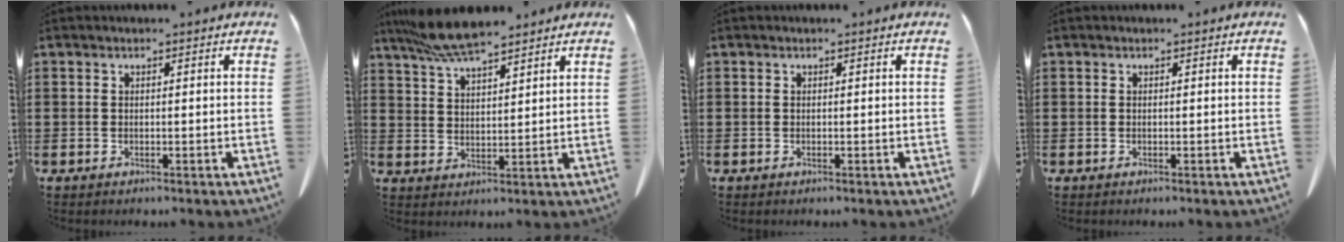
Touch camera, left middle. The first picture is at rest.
{"total": 7.8, "force": [6.7, 1.2, 3.9], "torque": [-0.091, -0.014, 0.125]}
{"total": 0.0}
{"total": 0.0}